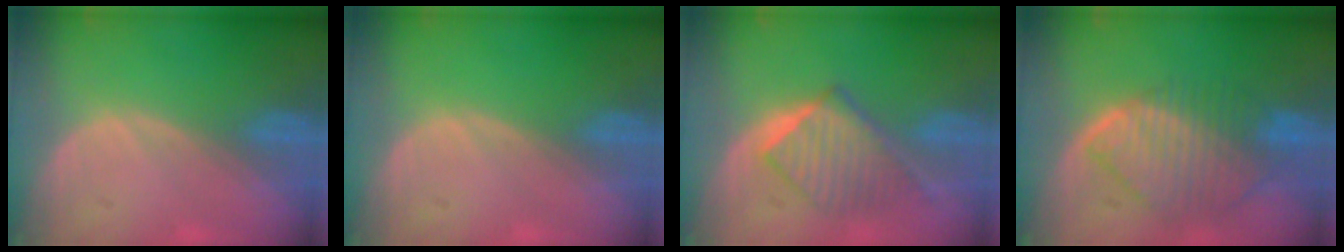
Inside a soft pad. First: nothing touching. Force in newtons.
{"total": 0.0}
{"total": 6.7, "press": 6.6, "slide": 0.6}
{"total": 9.9, "press": 8.6, "slide": 4.9}